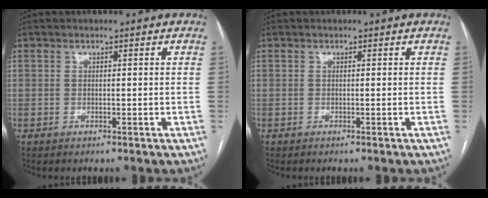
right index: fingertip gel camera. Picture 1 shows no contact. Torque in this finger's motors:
{"motor_torque": [0.18, 0.02, -0.02, 0.00]}